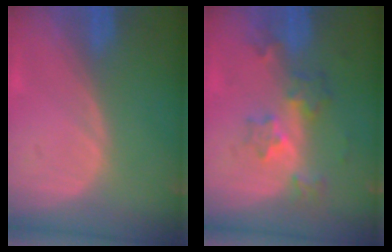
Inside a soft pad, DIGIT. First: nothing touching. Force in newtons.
{"total": 5.9, "press": 5.3, "slide": 2.5}